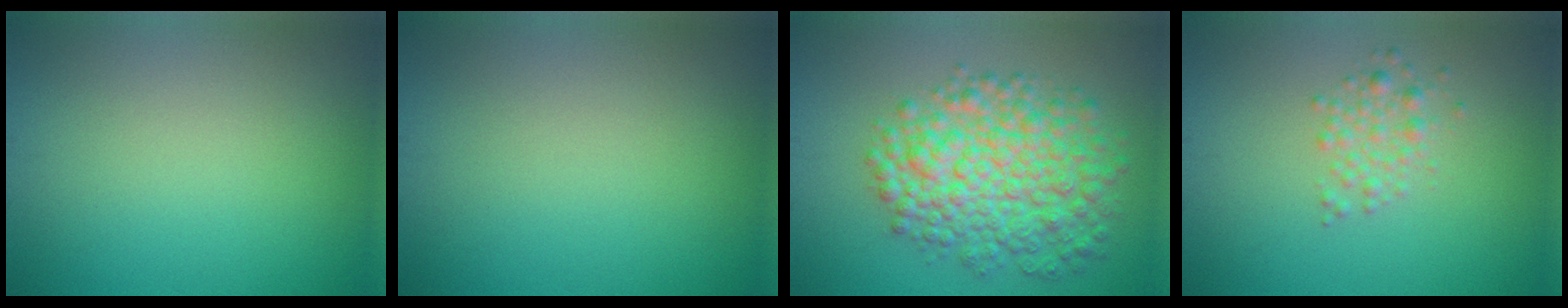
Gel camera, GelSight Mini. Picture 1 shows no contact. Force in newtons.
{"total": 0.0}
{"total": 7.9, "press": 7.9, "slide": 0.2}
{"total": 1.9, "press": 1.9, "slide": 0.1}